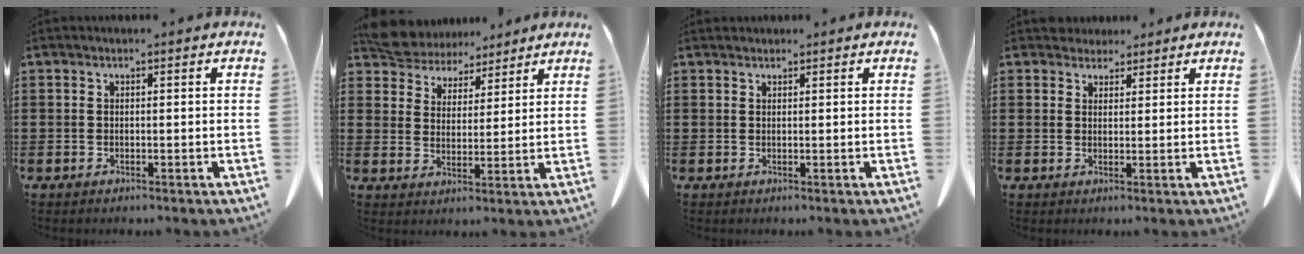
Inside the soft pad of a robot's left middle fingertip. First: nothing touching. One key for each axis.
{"total": 6.5, "fx": 6.1, "fy": 2.1, "fz": 0.3, "tx": -0.040, "ty": -0.029, "tz": 0.116}
{"total": 0.9, "fx": 0.8, "fy": 0.2, "fz": 0.0, "tx": -0.003, "ty": -0.001, "tz": 0.018}
{"total": 3.0, "fx": 2.8, "fy": 1.2, "fz": 0.0, "tx": -0.001, "ty": -0.004, "tz": 0.054}